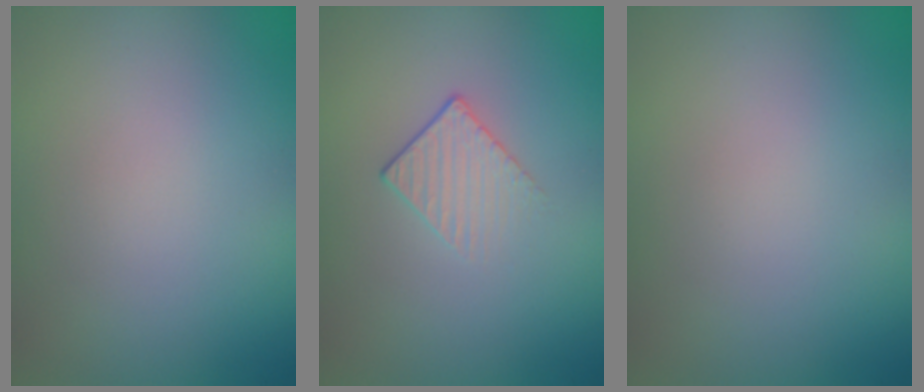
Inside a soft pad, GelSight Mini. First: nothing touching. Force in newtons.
{"total": 1.5, "press": 0.9, "slide": 1.2}
{"total": 0.0}